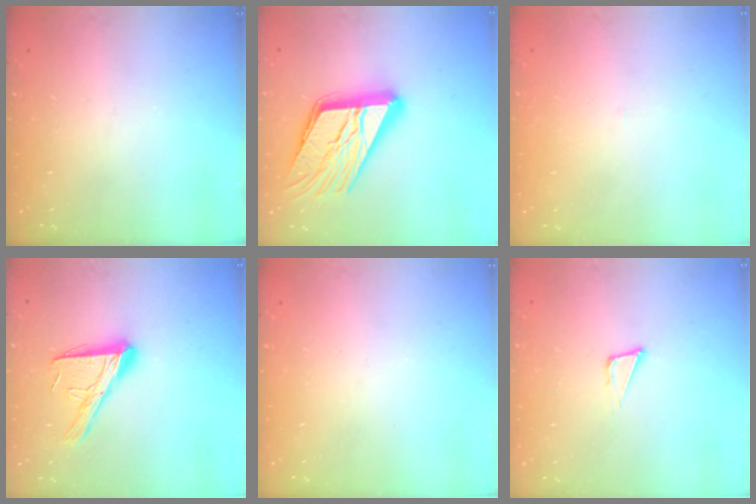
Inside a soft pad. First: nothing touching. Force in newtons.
{"total": 19.0, "press": 18.9, "slide": 1.9}
{"total": 1.5, "press": 1.5, "slide": 0.1}
{"total": 13.9, "press": 13.9, "slide": 1.2}
{"total": 0.0}
{"total": 3.3, "press": 3.2, "slide": 0.8}